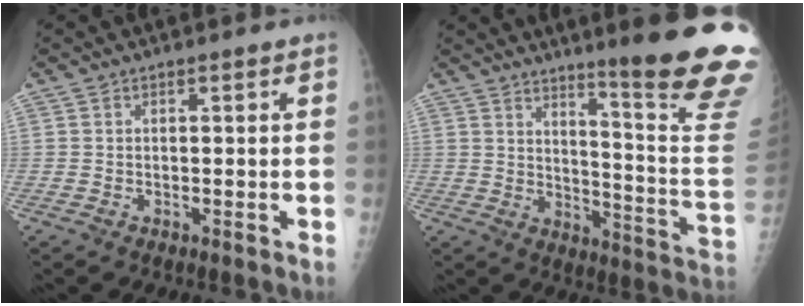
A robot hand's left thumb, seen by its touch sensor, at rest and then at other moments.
{"total": 21.4, "force": [14.9, 0.7, 15.3], "torque": [-0.177, -0.127, 0.200]}